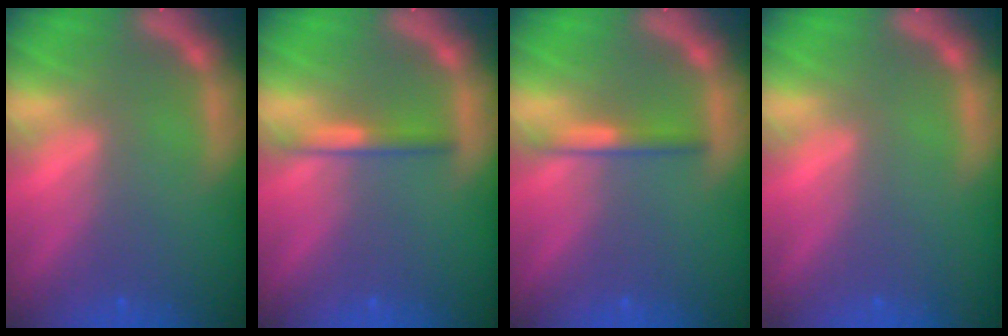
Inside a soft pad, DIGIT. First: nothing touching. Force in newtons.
{"total": 2.0}
{"total": 2.0}
{"total": 0.0}